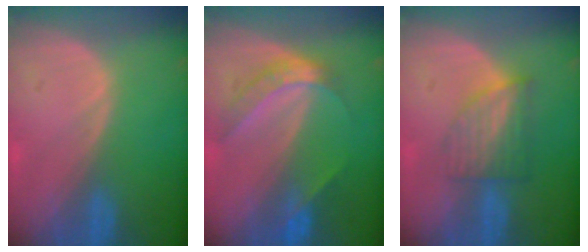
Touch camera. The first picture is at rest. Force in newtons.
{"total": 6.1, "press": 5.1, "slide": 3.2}
{"total": 6.3, "press": 5.6, "slide": 2.9}